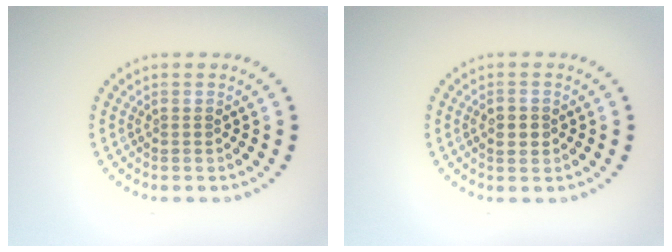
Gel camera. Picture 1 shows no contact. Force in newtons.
{"total": 2.1, "press": 2.1, "slide": 0.1}